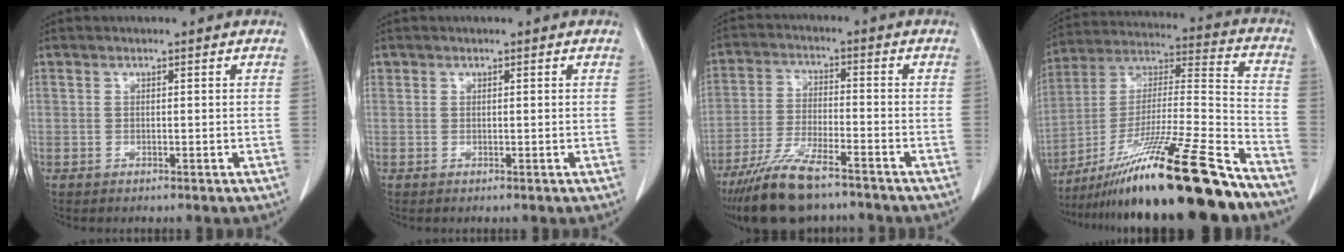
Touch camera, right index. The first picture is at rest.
{"total": 0.0}
{"total": 11.6, "force": [-8.9, 2.3, 7.0], "torque": [-0.135, -0.029, -0.160]}
{"total": 26.3, "force": [-19.6, 0.0, 17.6], "torque": [-0.282, -0.027, -0.338]}